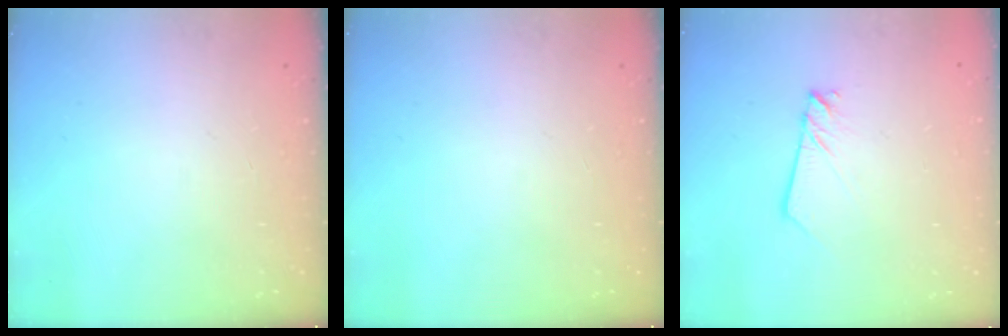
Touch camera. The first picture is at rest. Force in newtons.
{"total": 0.0}
{"total": 2.2, "press": 2.2, "slide": 0.2}